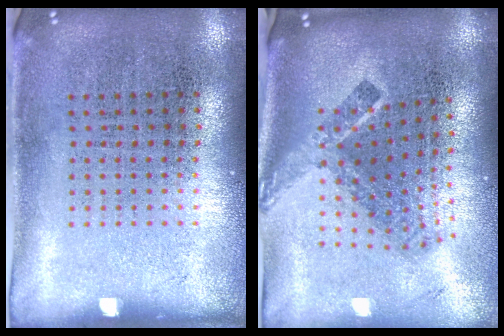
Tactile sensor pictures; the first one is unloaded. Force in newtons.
{"total": 2.3, "press": 1.5, "slide": 1.7}